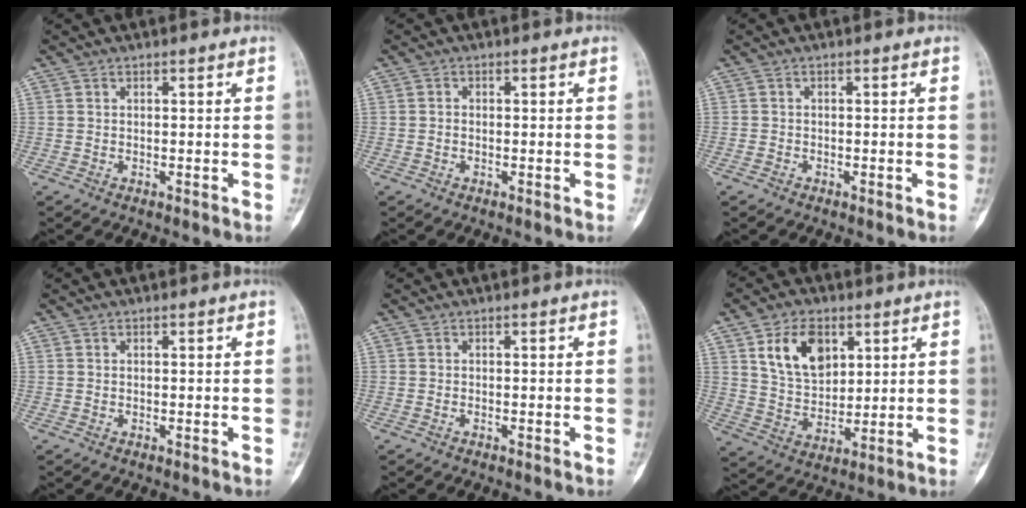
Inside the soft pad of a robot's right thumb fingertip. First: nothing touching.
{"total": 0.8, "force": [-0.1, 0.6, 0.5], "torque": [-0.008, 0.002, -0.004]}
{"total": 0.8, "force": [-0.6, 0.5, 0.0], "torque": [0.000, 0.003, -0.015]}
{"total": 0.0}
{"total": 0.0}
{"total": 11.6, "force": [4.9, 7.6, 7.3], "torque": [-0.101, -0.022, 0.098]}